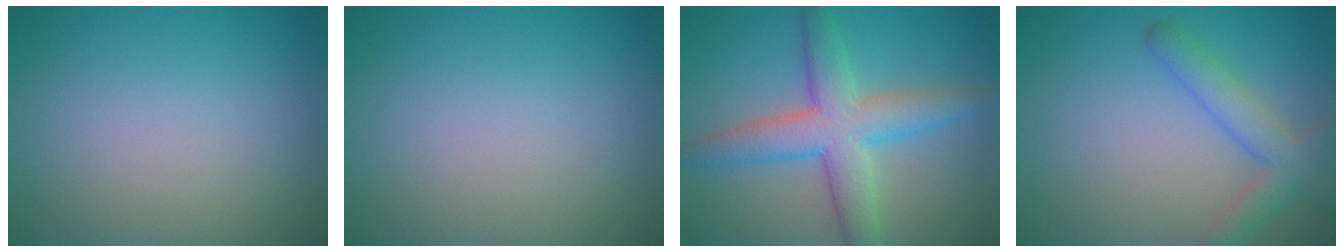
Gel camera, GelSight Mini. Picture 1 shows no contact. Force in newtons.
{"total": 0.0}
{"total": 6.3, "press": 6.3, "slide": 0.4}
{"total": 3.5, "press": 3.5, "slide": 0.3}